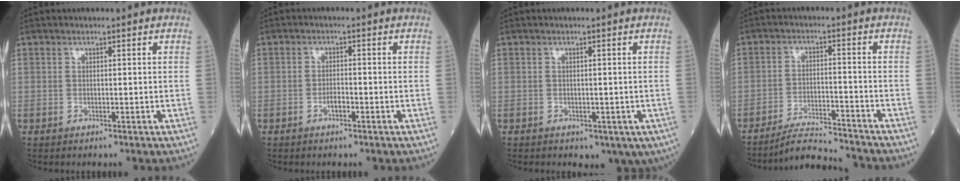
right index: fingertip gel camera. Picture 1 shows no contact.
{"total": 1.6, "force": [-0.8, 0.5, 1.2], "torque": [-0.021, 0.004, -0.012]}
{"total": 5.3, "force": [-2.5, 3.3, 3.3], "torque": [-0.030, -0.002, -0.025]}
{"total": 7.0, "force": [-6.9, -0.8, 0.8], "torque": [-0.014, -0.007, -0.124]}